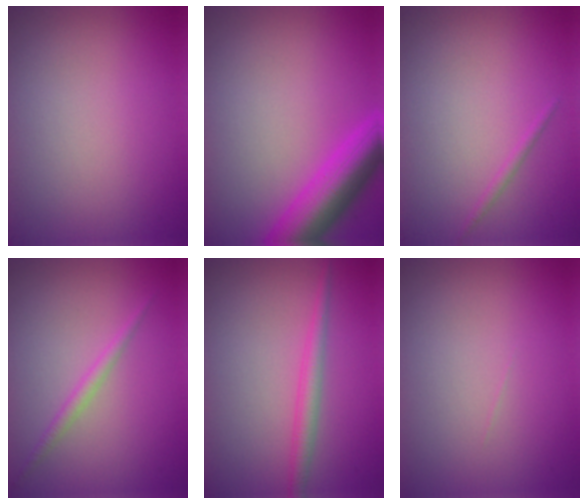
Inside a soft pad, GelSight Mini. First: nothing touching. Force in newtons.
{"total": 6.6, "press": 6.6, "slide": 0.3}
{"total": 0.7, "press": 0.7, "slide": 0.1}
{"total": 1.4, "press": 1.4, "slide": 0.1}
{"total": 2.1, "press": 2.1, "slide": 0.1}
{"total": 0.0}